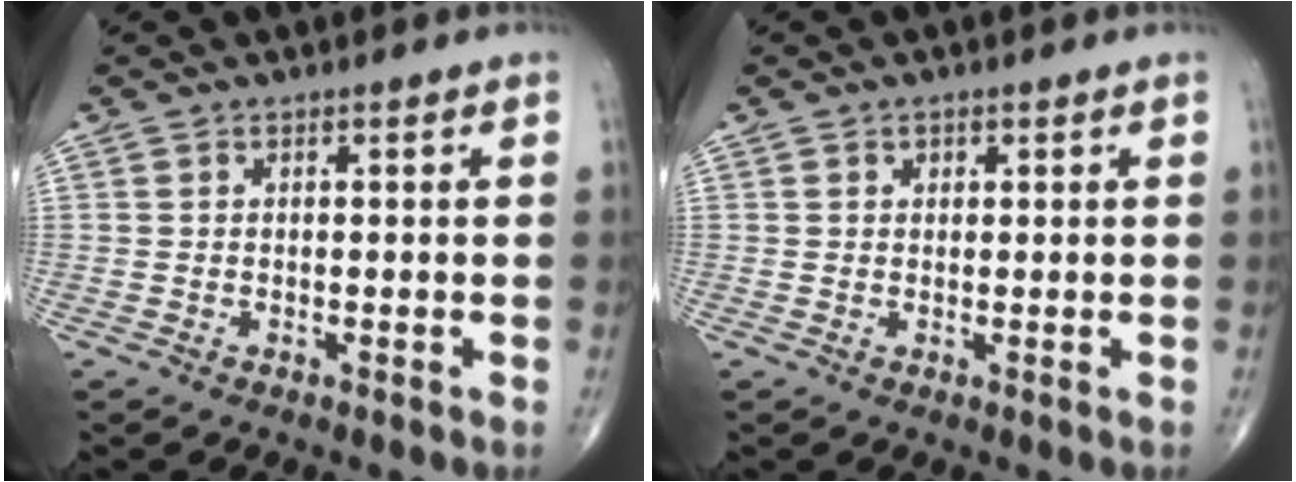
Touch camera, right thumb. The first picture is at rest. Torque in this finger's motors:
{"motor_torque": [-0.24, 0.24, -0.25, -0.18, -0.03]}